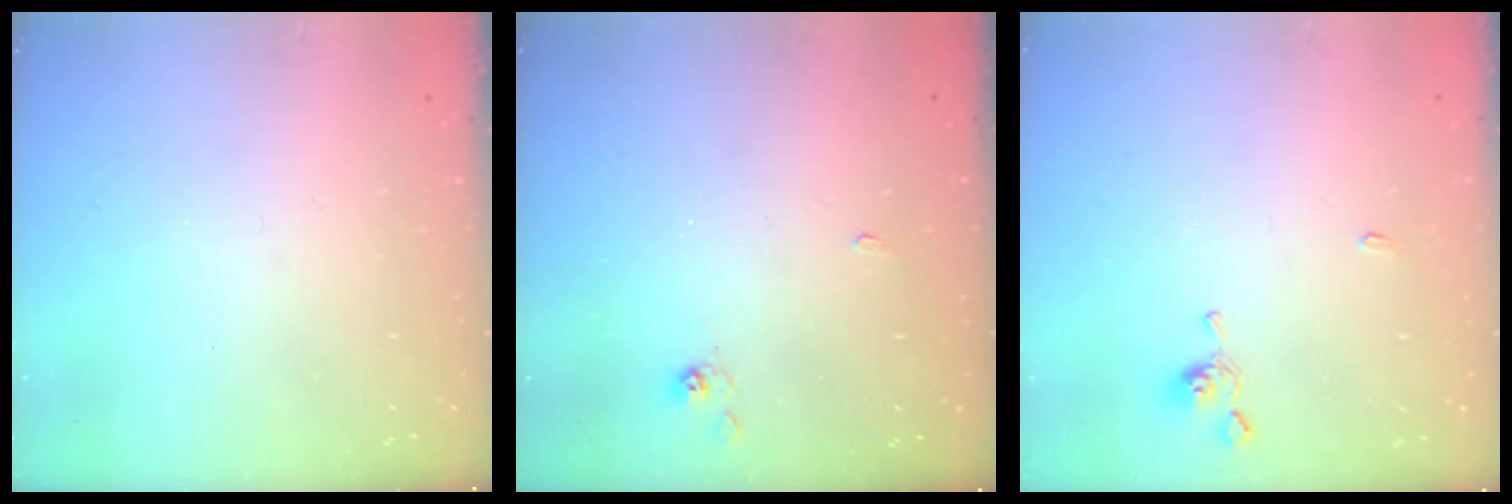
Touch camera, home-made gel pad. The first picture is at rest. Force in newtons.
{"total": 3.2, "press": 3.2, "slide": 0.5}
{"total": 1.2, "press": 1.1, "slide": 0.5}